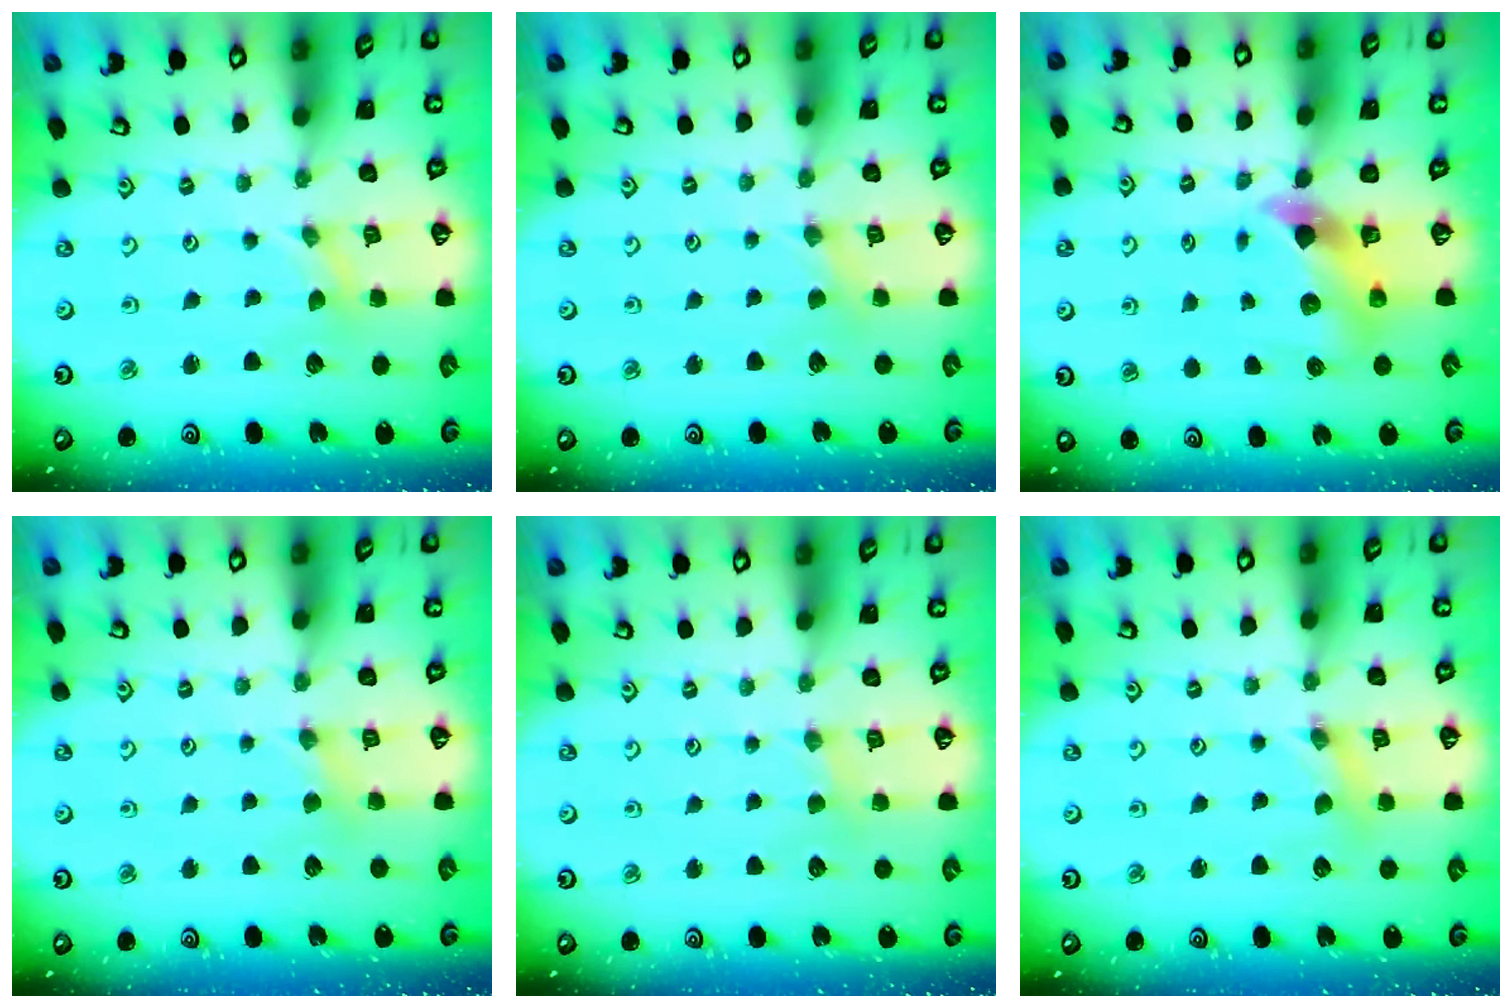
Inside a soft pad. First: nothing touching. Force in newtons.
{"total": 1.4, "press": 1.4, "slide": 0.3}
{"total": 7.2, "press": 7.1, "slide": 0.9}
{"total": 2.8, "press": 2.8, "slide": 0.5}
{"total": 1.9, "press": 1.8, "slide": 0.4}
{"total": 1.7, "press": 1.7, "slide": 0.2}